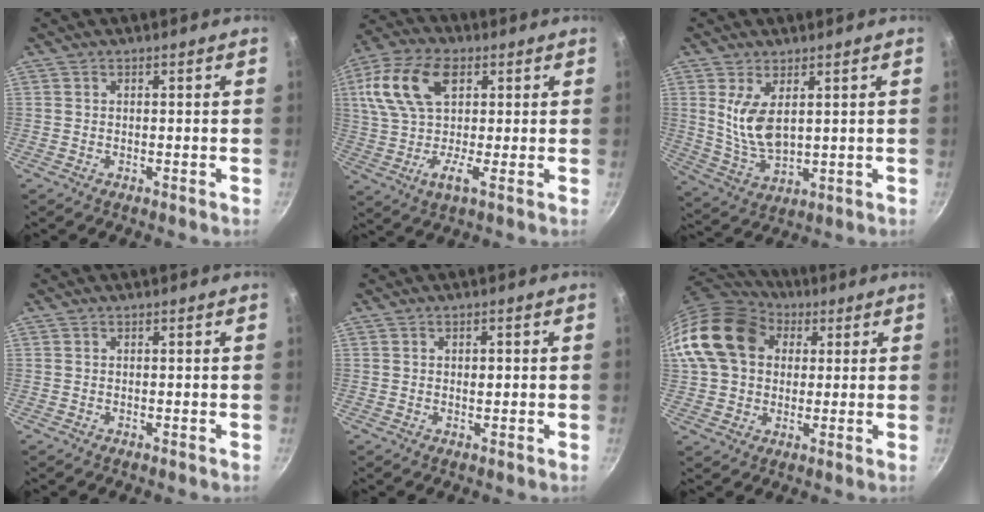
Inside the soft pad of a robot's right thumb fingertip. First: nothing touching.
{"total": 14.7, "force": [4.0, 8.2, 11.5], "torque": [-0.210, 0.012, 0.054]}
{"total": 8.9, "force": [2.7, 4.4, 7.3], "torque": [-0.137, -0.032, 0.065]}
{"total": 0.0}
{"total": 1.9, "force": [0.3, 1.1, 1.5], "torque": [-0.018, 0.002, 0.003]}
{"total": 17.3, "force": [4.3, 13.5, 9.9], "torque": [-0.167, 0.023, 0.066]}